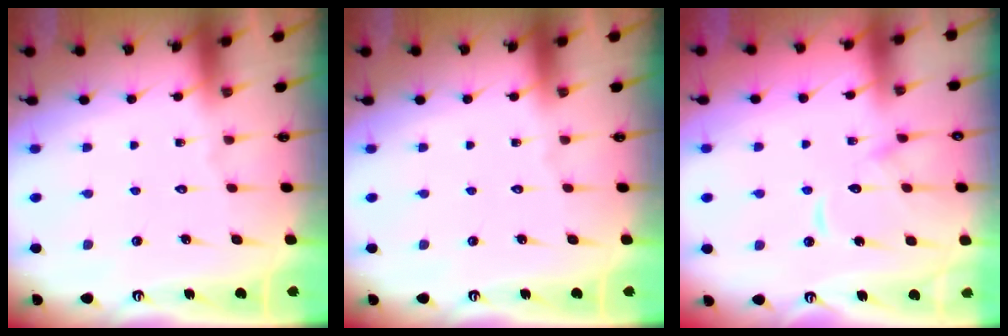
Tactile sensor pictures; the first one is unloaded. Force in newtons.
{"total": 0.0}
{"total": 10.7, "press": 10.7, "slide": 1.1}